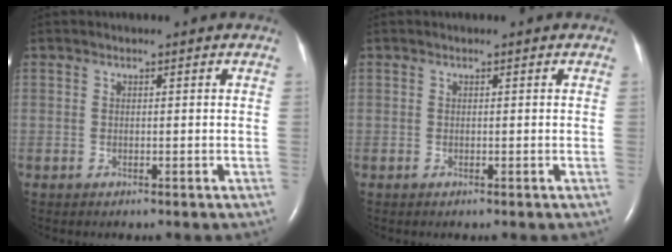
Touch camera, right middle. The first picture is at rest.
{"total": 0.0}